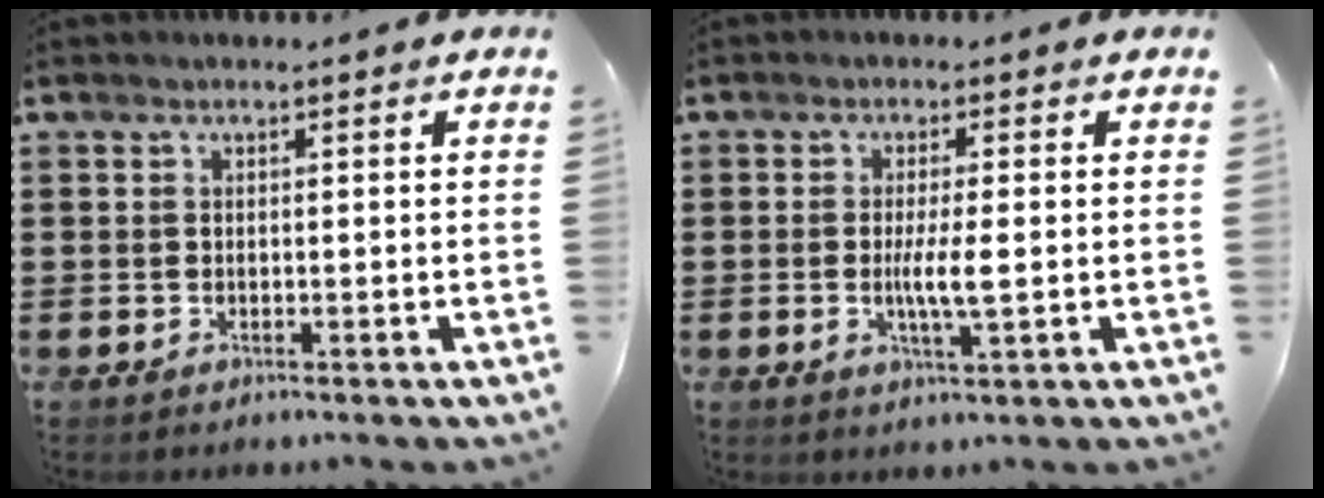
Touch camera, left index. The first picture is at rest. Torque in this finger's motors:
{"motor_torque": [0.67, 0.11, 0.34, 0.12]}